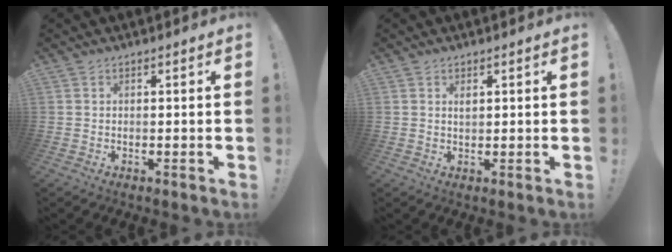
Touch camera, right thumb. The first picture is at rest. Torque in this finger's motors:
{"motor_torque": [-0.37, -0.08, -0.24, 0.20, 0.01]}